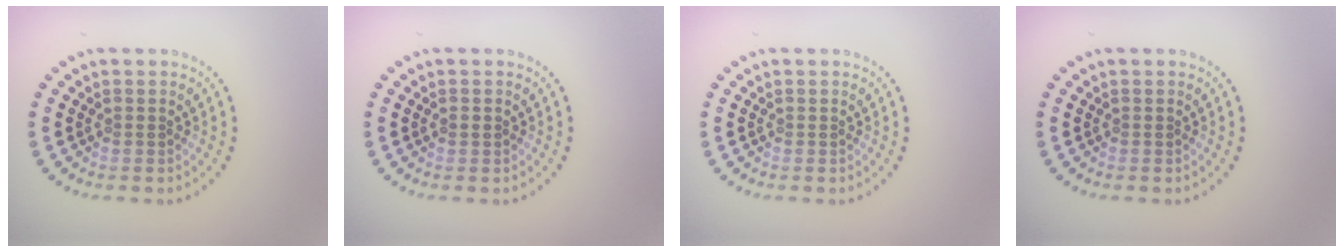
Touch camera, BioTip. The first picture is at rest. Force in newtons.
{"total": 0.8, "press": 0.8, "slide": 0.1}
{"total": 0.0}
{"total": 0.0}